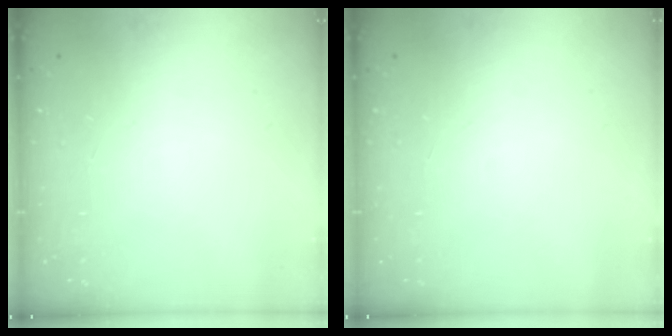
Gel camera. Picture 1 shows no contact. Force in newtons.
{"total": 0.0}